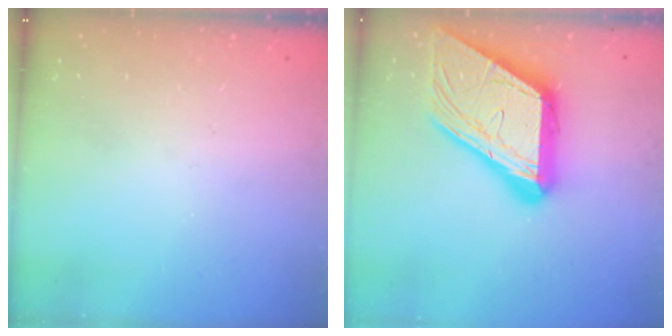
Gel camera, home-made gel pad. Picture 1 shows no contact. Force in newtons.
{"total": 22.4, "press": 22.2, "slide": 2.6}